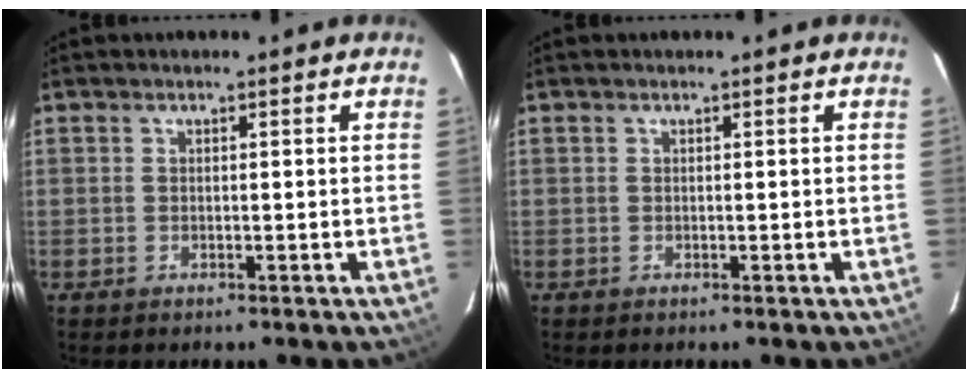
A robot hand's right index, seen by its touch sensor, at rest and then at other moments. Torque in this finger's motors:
{"motor_torque": [0.00, 0.00, 0.00, 0.00]}